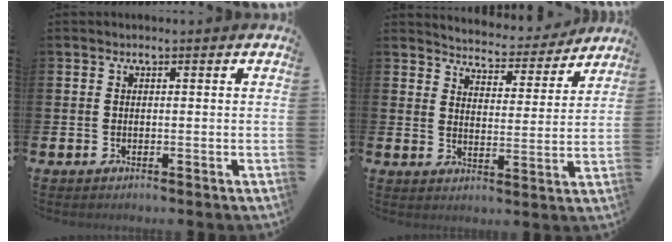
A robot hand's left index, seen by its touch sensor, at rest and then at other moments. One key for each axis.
{"total": 4.7, "fx": 4.7, "fy": 0.8, "fz": 0.1, "tx": -0.022, "ty": -0.040, "tz": 0.077}